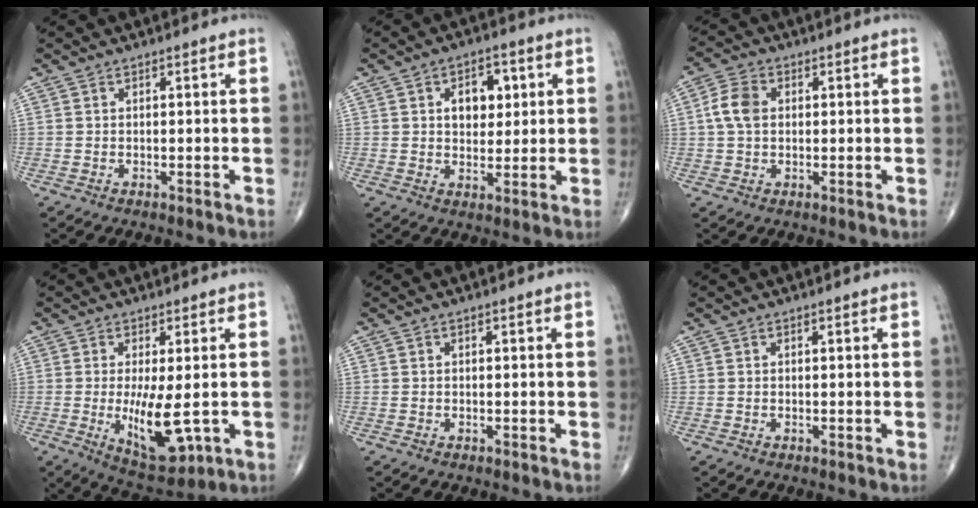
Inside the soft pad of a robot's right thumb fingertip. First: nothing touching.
{"total": 7.4, "force": [1.9, 4.9, 5.2], "torque": [-0.042, -0.005, 0.028]}
{"total": 5.6, "force": [0.7, 3.9, 3.9], "torque": [-0.081, 0.011, 0.009]}
{"total": 10.4, "force": [-1.3, 3.7, 9.7], "torque": [-0.159, -0.027, -0.007]}
{"total": 0.0}
{"total": 0.0}